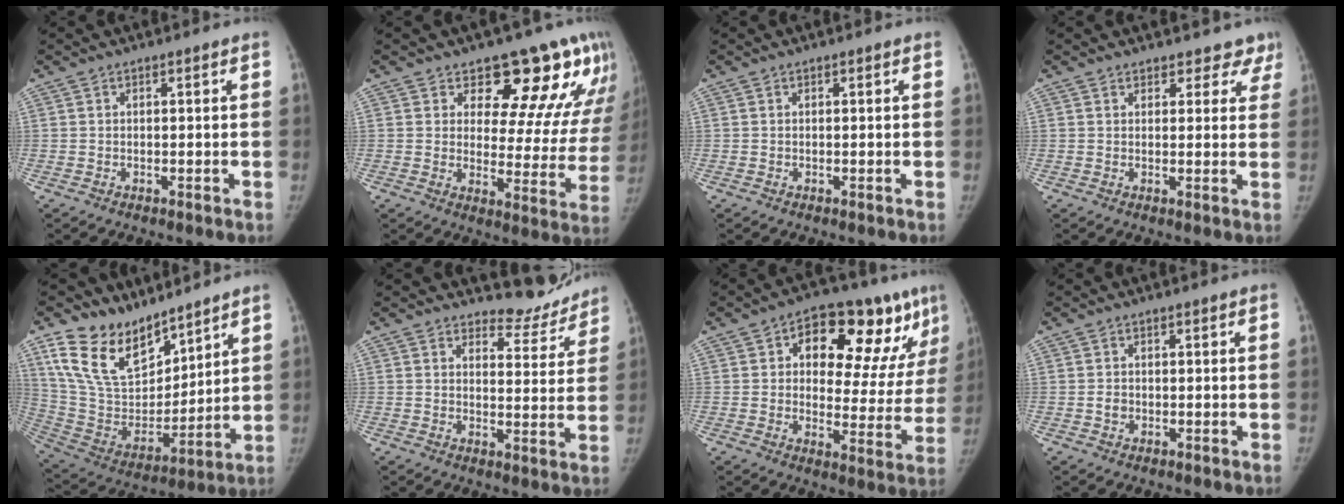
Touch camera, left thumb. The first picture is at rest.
{"total": 17.9, "force": [13.3, 8.3, 8.8], "torque": [-0.050, -0.077, 0.151]}
{"total": 0.0}
{"total": 5.7, "force": [4.9, 2.9, -0.1], "torque": [0.054, -0.019, 0.037]}
{"total": 18.3, "force": [13.2, 9.5, 8.3], "torque": [-0.110, -0.064, 0.265]}
{"total": 7.4, "force": [7.0, 2.4, 0.0], "torque": [0.030, -0.069, 0.089]}
{"total": 22.1, "force": [10.2, 10.6, 16.4], "torque": [-0.174, -0.006, 0.145]}
{"total": 1.6, "force": [-0.1, 1.4, 0.7], "torque": [-0.007, 0.003, 0.000]}